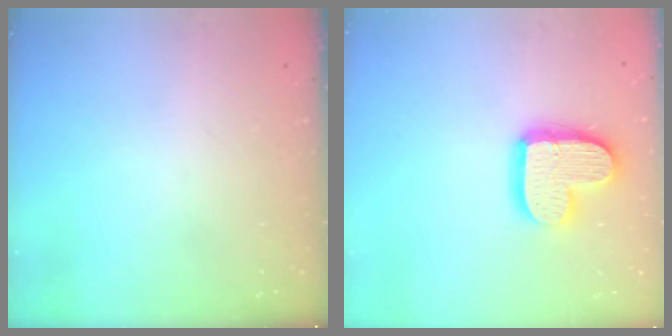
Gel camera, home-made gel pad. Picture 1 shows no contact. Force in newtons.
{"total": 16.1, "press": 16.1, "slide": 1.3}